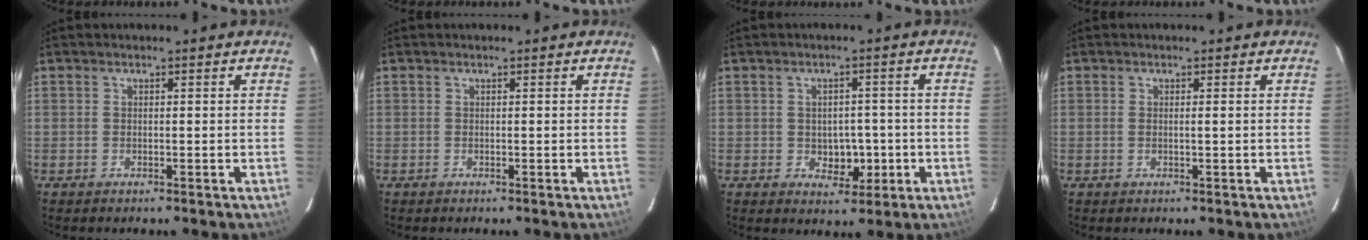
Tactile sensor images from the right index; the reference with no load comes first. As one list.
[{"total": 0.0}, {"total": 4.6, "force": [-1.0, 3.2, 3.1], "torque": [-0.033, 0.007, -0.005]}, {"total": 0.9, "force": [0.0, 0.0, 0.9], "torque": [-0.021, 0.000, 0.000]}]